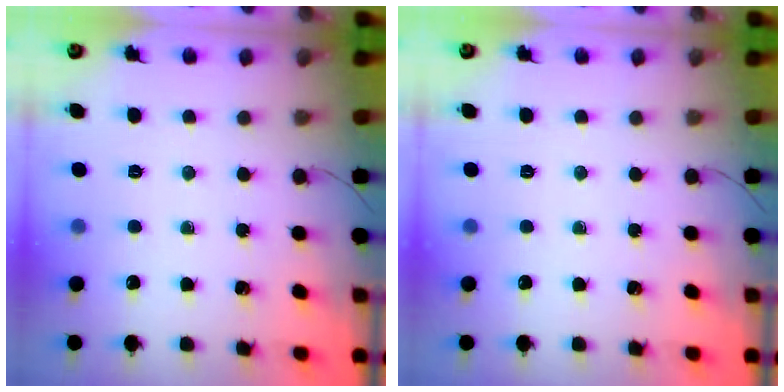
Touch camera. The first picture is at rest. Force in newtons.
{"total": 0.0}